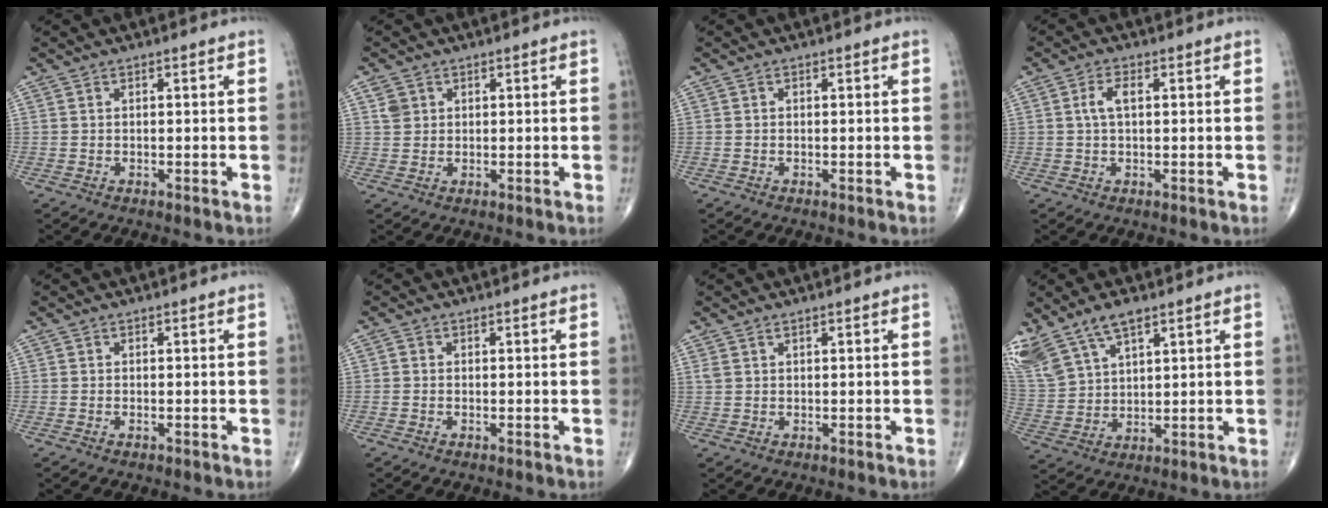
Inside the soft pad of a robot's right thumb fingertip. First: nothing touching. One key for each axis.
{"total": 2.4, "fx": 1.0, "fy": 2.1, "fz": 0.8, "tx": -0.008, "ty": -0.003, "tz": 0.020}
{"total": 0.0}
{"total": 3.4, "fx": 0.6, "fy": 1.6, "fz": 2.9, "tx": -0.065, "ty": 0.009, "tz": 0.010}
{"total": 0.0}
{"total": 0.7, "fx": -0.1, "fy": 0.6, "fz": 0.3, "tx": -0.002, "ty": 0.001, "tz": -0.006}
{"total": 1.1, "fx": 0.8, "fy": 0.4, "fz": 0.6, "tx": -0.010, "ty": 0.005, "tz": 0.019}
{"total": 13.3, "fx": 8.9, "fy": 6.3, "fz": 7.8, "tx": -0.167, "ty": -0.019, "tz": 0.184}